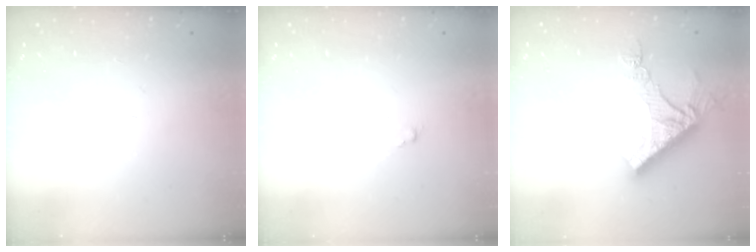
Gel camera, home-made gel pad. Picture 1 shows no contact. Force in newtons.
{"total": 0.5, "press": 0.4, "slide": 0.4}
{"total": 11.6, "press": 11.5, "slide": 1.1}